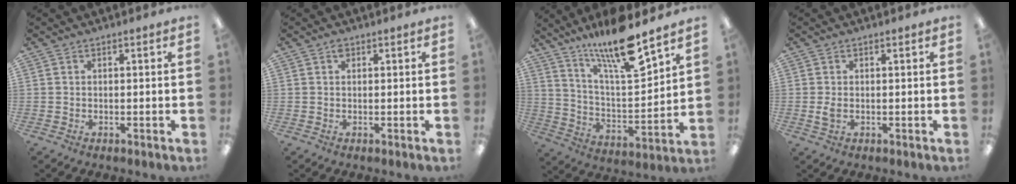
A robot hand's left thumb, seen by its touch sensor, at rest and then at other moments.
{"total": 1.0, "force": [0.5, 0.6, 0.6], "torque": [-0.013, 0.004, 0.008]}
{"total": 16.9, "force": [13.7, 2.6, 9.5], "torque": [-0.174, -0.088, 0.228]}
{"total": 2.0, "force": [0.0, 1.1, 1.6], "torque": [-0.030, -0.003, -0.005]}